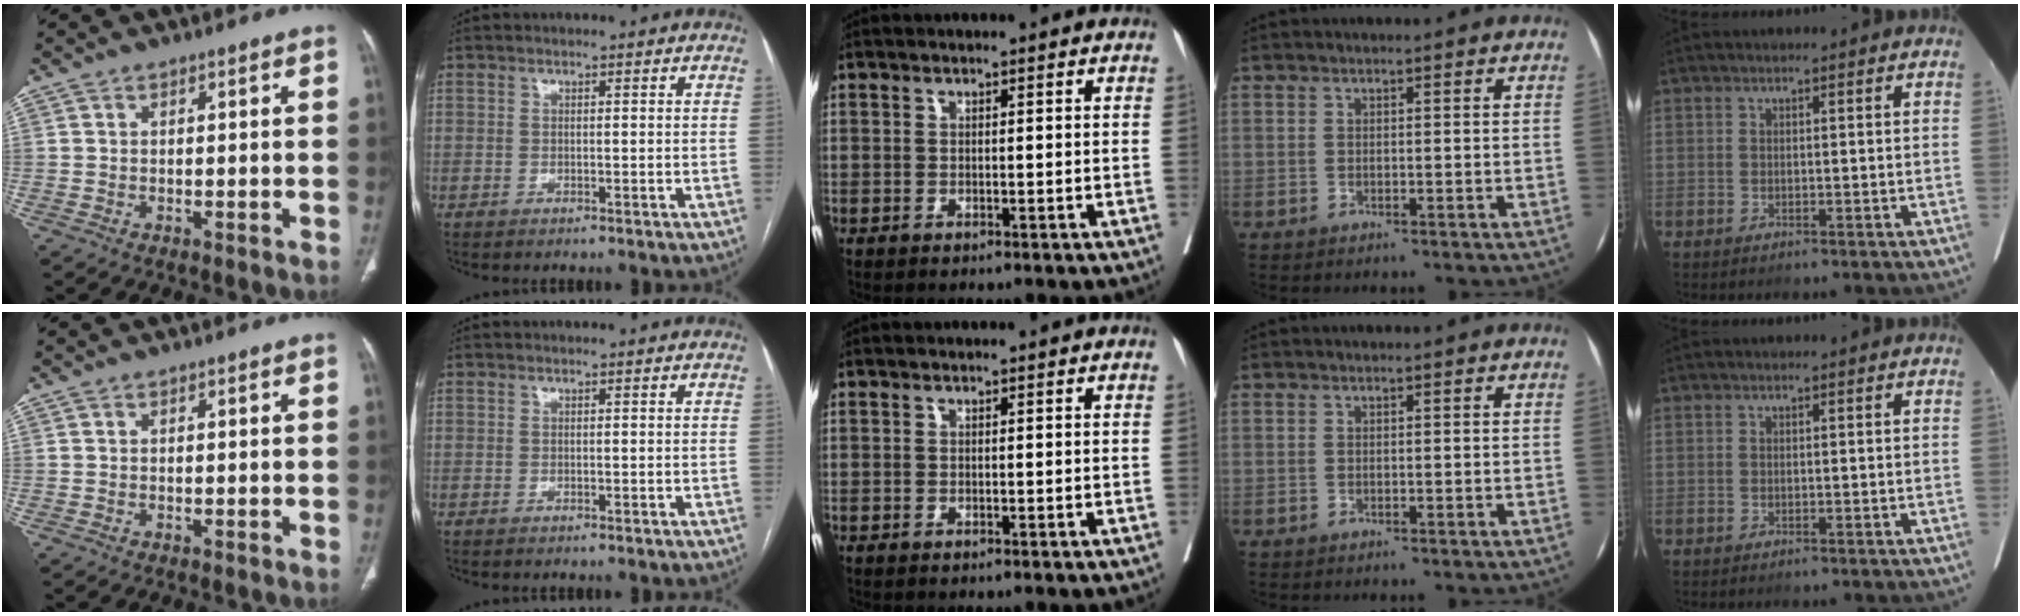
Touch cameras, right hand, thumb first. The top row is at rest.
{}